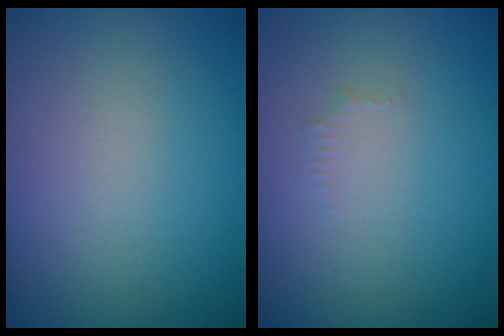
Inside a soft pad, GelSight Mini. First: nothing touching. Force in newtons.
{"total": 0.9, "press": 0.8, "slide": 0.1}